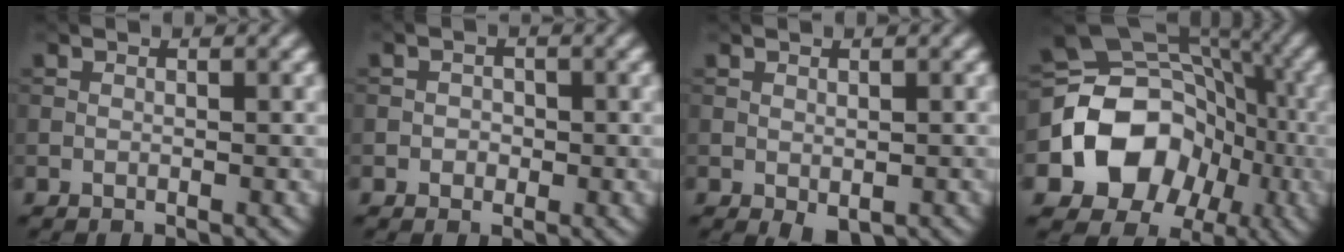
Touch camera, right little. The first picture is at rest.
{"total": 1.1, "force": [-0.3, 1.0, 0.3], "torque": [0.004, -0.003, -0.011]}
{"total": 1.4, "force": [-0.6, 0.7, 1.1], "torque": [-0.019, -0.010, -0.005]}
{"total": 10.4, "force": [-3.1, 8.4, 5.2], "torque": [-0.073, 0.000, -0.062]}